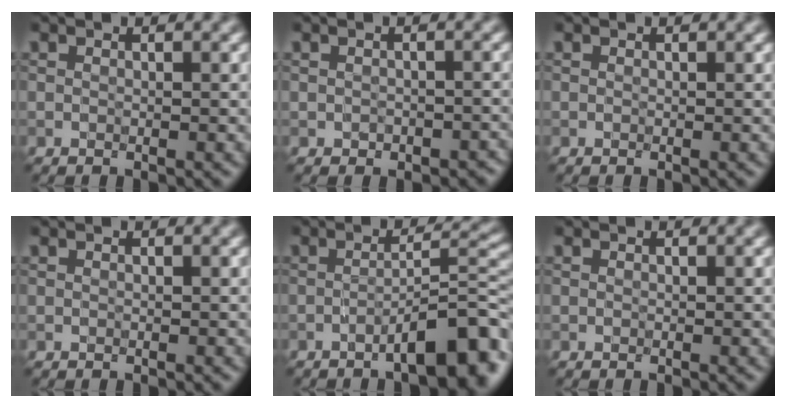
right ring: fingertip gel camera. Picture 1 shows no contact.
{"total": 1.8, "force": [-0.8, 1.4, 0.8], "torque": [-0.008, -0.007, -0.010]}
{"total": 0.0}
{"total": 0.0}
{"total": 6.8, "force": [-3.4, 1.5, 5.6], "torque": [-0.077, 0.015, -0.054]}
{"total": 0.0}